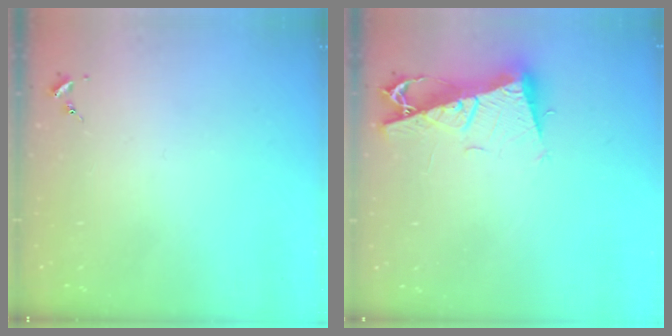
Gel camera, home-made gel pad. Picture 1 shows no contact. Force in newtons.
{"total": 10.6, "press": 10.5, "slide": 1.3}